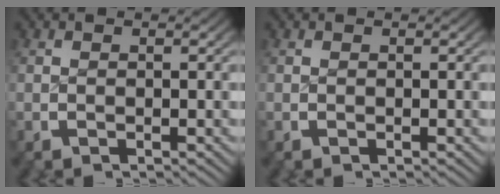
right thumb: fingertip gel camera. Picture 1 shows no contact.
{"total": 0.0}